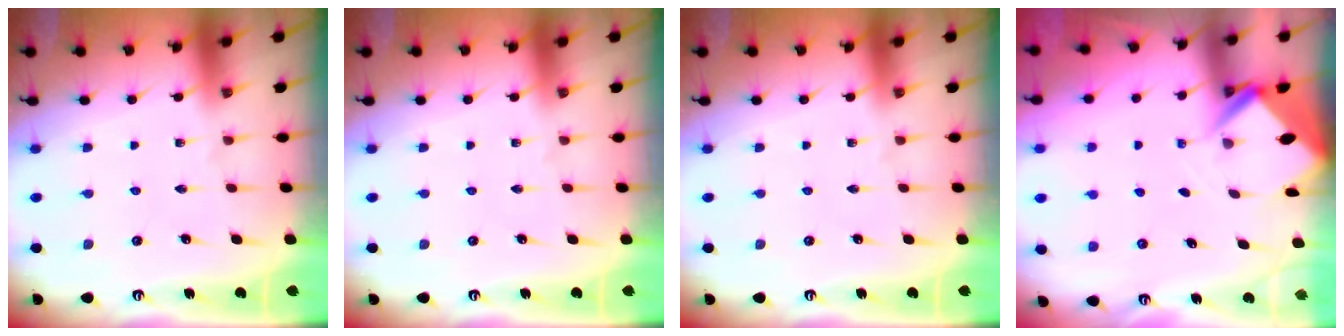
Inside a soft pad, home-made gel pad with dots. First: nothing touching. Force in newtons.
{"total": 0.0}
{"total": 0.0}
{"total": 2.7, "press": 2.7, "slide": 0.1}